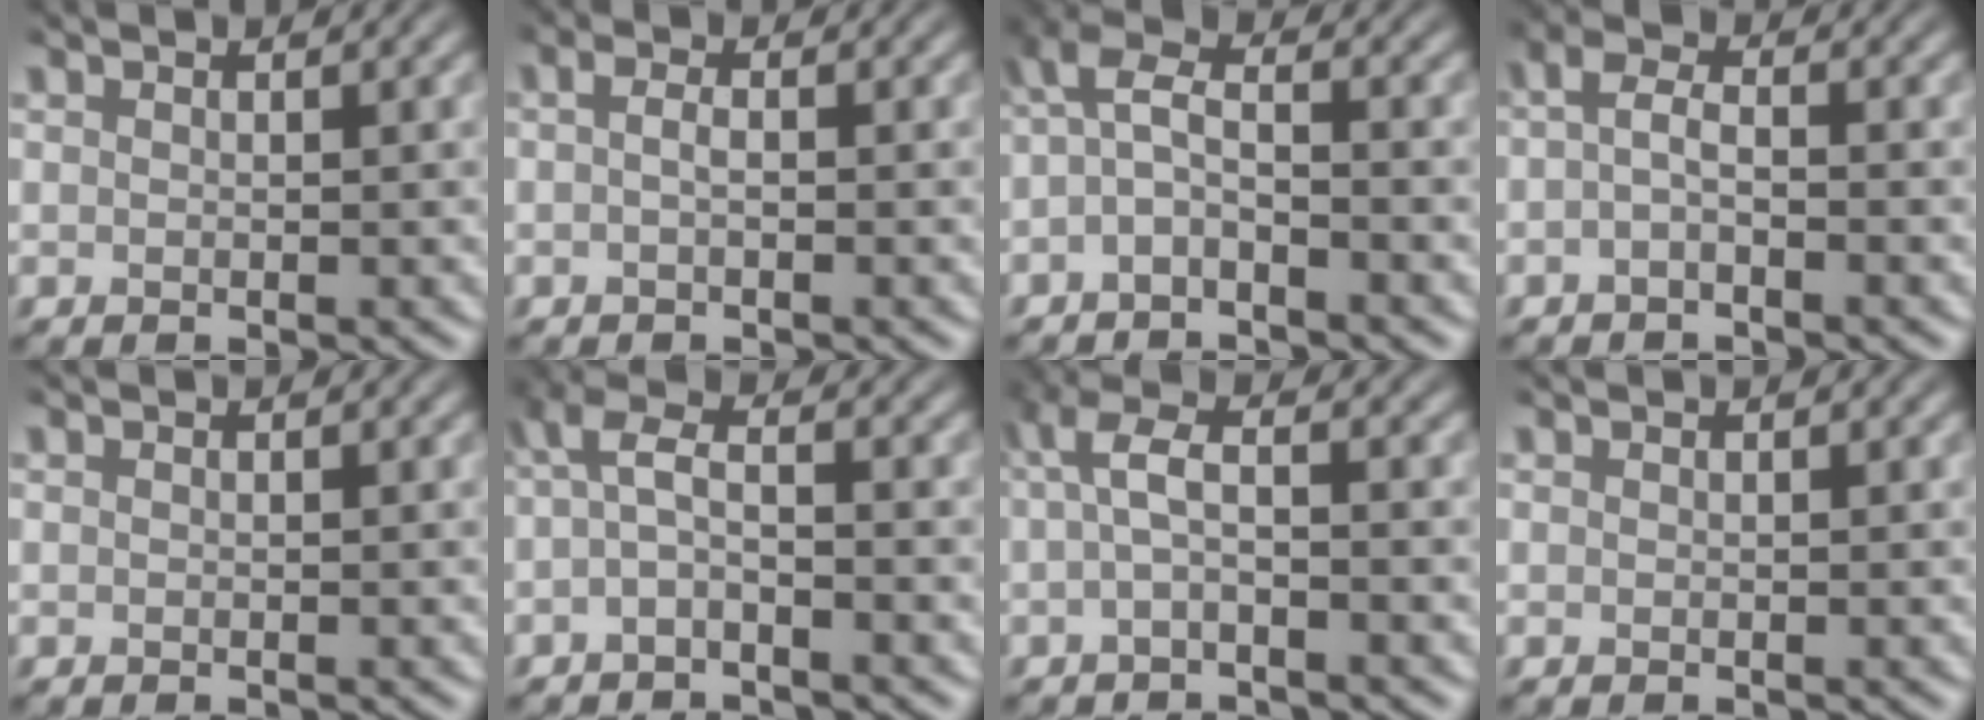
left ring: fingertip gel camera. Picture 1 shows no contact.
{"total": 1.2, "force": [-0.2, 0.3, 1.1], "torque": [-0.022, 0.000, -0.005]}
{"total": 3.0, "force": [-1.0, 1.2, 2.6], "torque": [-0.056, 0.014, -0.031]}
{"total": 1.9, "force": [-0.6, 0.7, 1.7], "torque": [-0.036, 0.000, -0.017]}
{"total": 0.0}
{"total": 2.8, "force": [-0.6, 0.9, 2.6], "torque": [-0.056, 0.011, -0.021]}
{"total": 3.0, "force": [0.0, 0.8, 2.9], "torque": [-0.060, 0.009, -0.005]}
{"total": 0.0}